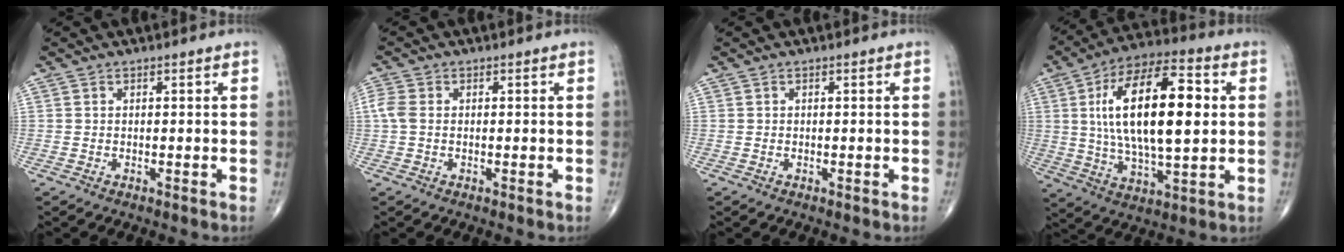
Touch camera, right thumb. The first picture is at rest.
{"total": 2.9, "force": [0.0, 2.0, 2.1], "torque": [-0.061, 0.005, -0.005]}
{"total": 0.0}
{"total": 22.3, "force": [3.3, 9.3, 20.0], "torque": [-0.339, 0.009, 0.052]}